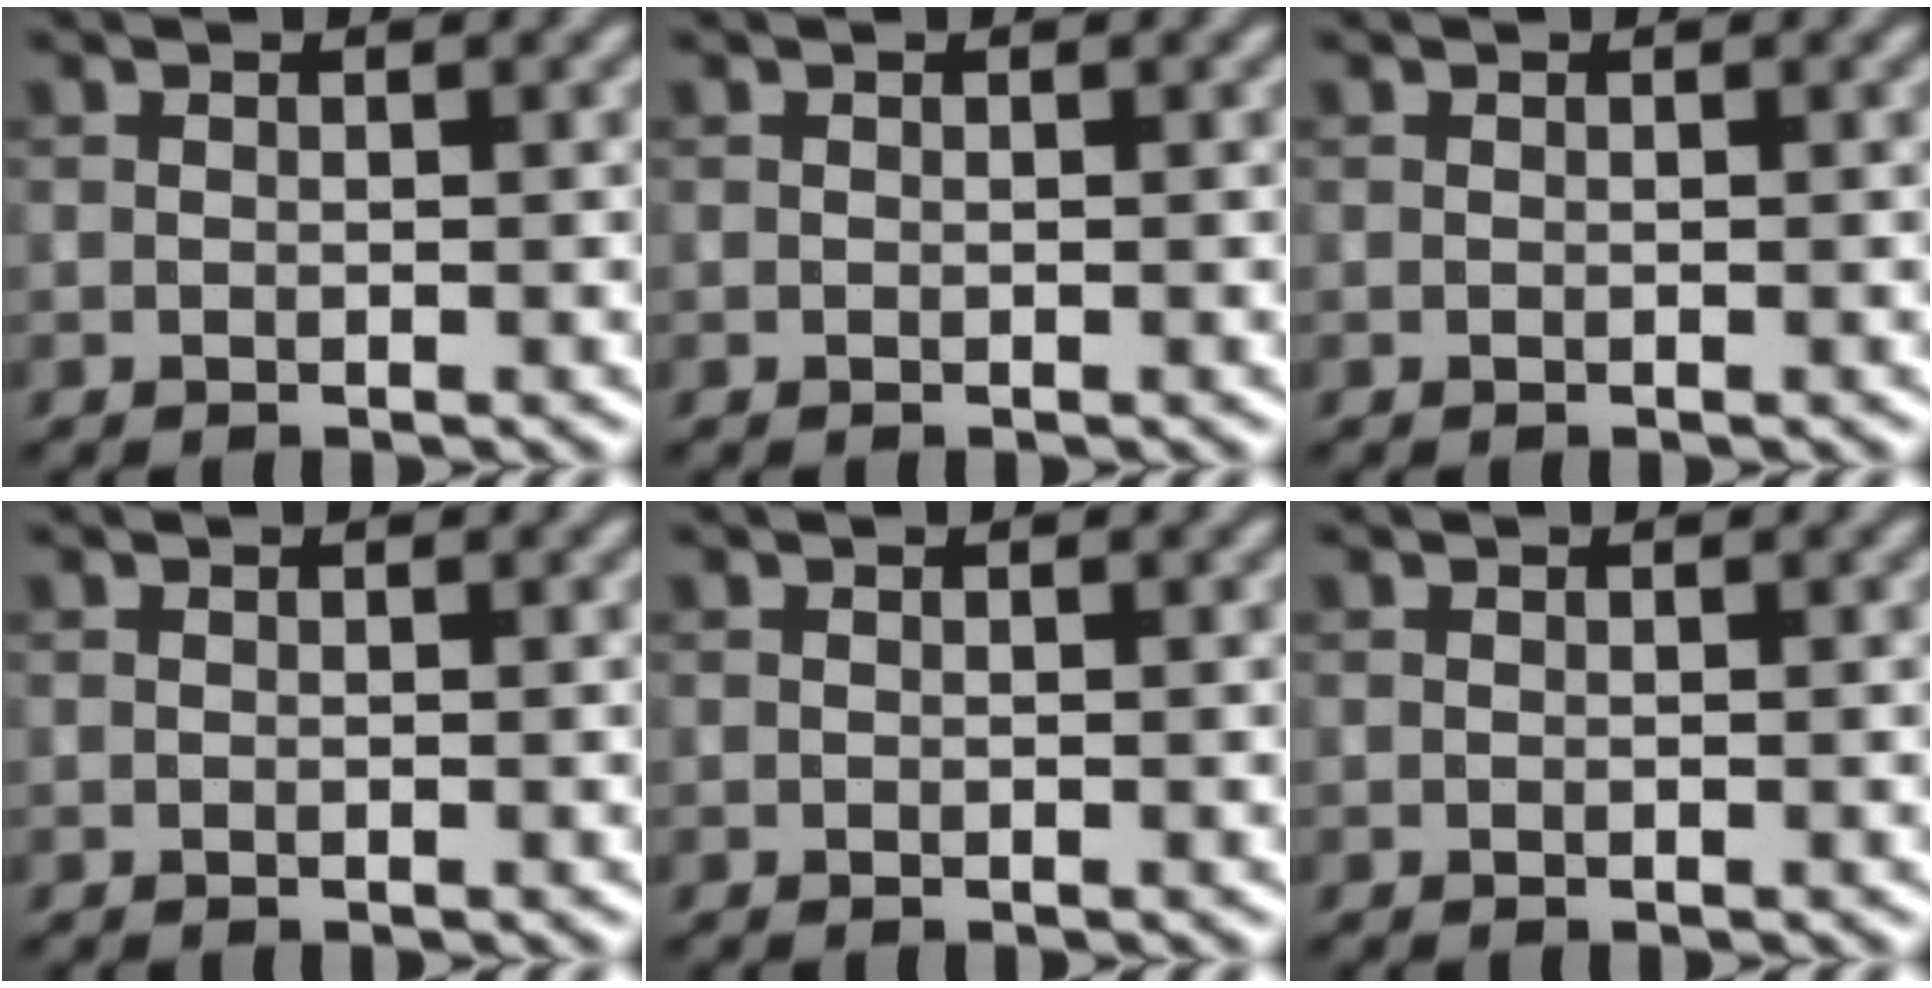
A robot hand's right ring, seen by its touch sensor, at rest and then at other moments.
{"total": 0.0}
{"total": 0.0}
{"total": 0.0}
{"total": 0.0}
{"total": 0.0}